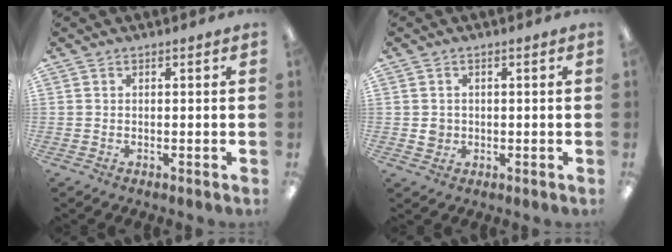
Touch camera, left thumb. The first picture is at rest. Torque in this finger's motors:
{"motor_torque": [-0.05, 0.04, 0.00, -0.02, 0.00]}